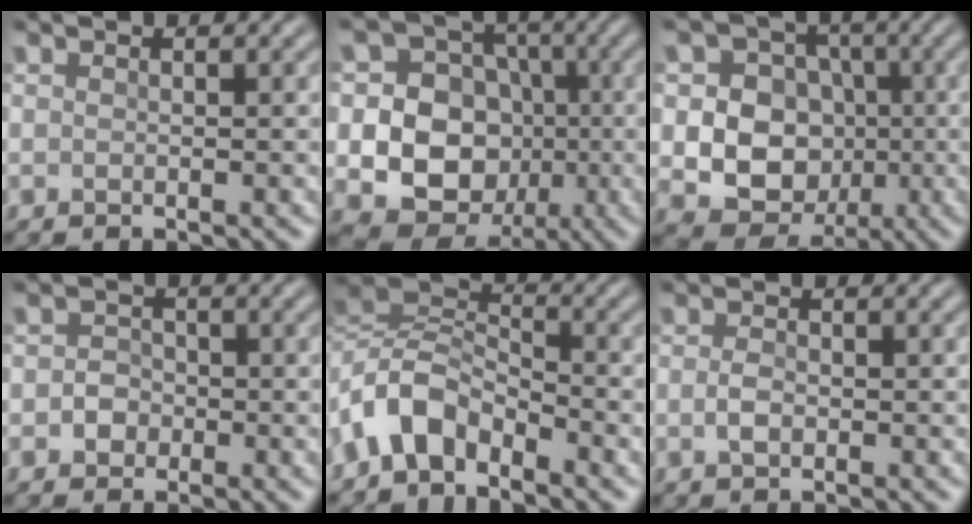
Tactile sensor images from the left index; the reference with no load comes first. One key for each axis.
{"total": 13.1, "fx": -0.5, "fy": 12.1, "fz": 5.0, "tx": -0.123, "ty": 0.028, "tz": -0.016}
{"total": 10.5, "fx": 0.2, "fy": 9.8, "fz": 4.0, "tx": -0.082, "ty": 0.028, "tz": -0.013}
{"total": 1.7, "fx": -0.4, "fy": 1.6, "fz": 0.4, "tx": 0.004, "ty": 0.007, "tz": -0.016}
{"total": 5.5, "fx": -3.0, "fy": 3.3, "fz": 3.1, "tx": -0.057, "ty": 0.008, "tz": -0.074}
{"total": 1.2, "fx": -0.1, "fy": 0.8, "fz": 0.9, "tx": -0.019, "ty": 0.005, "tz": -0.004}